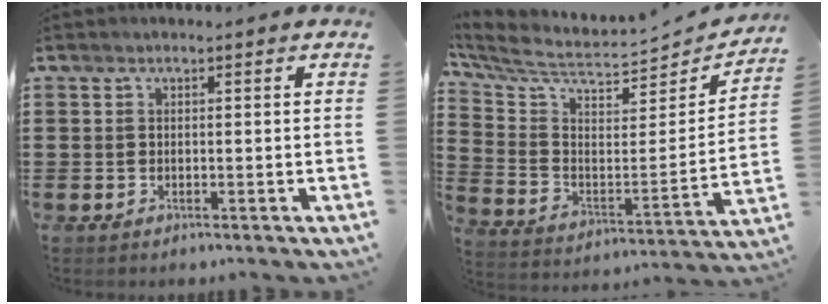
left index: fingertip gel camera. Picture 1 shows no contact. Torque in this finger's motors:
{"motor_torque": [1.11, -1.04, 0.40, 0.21]}